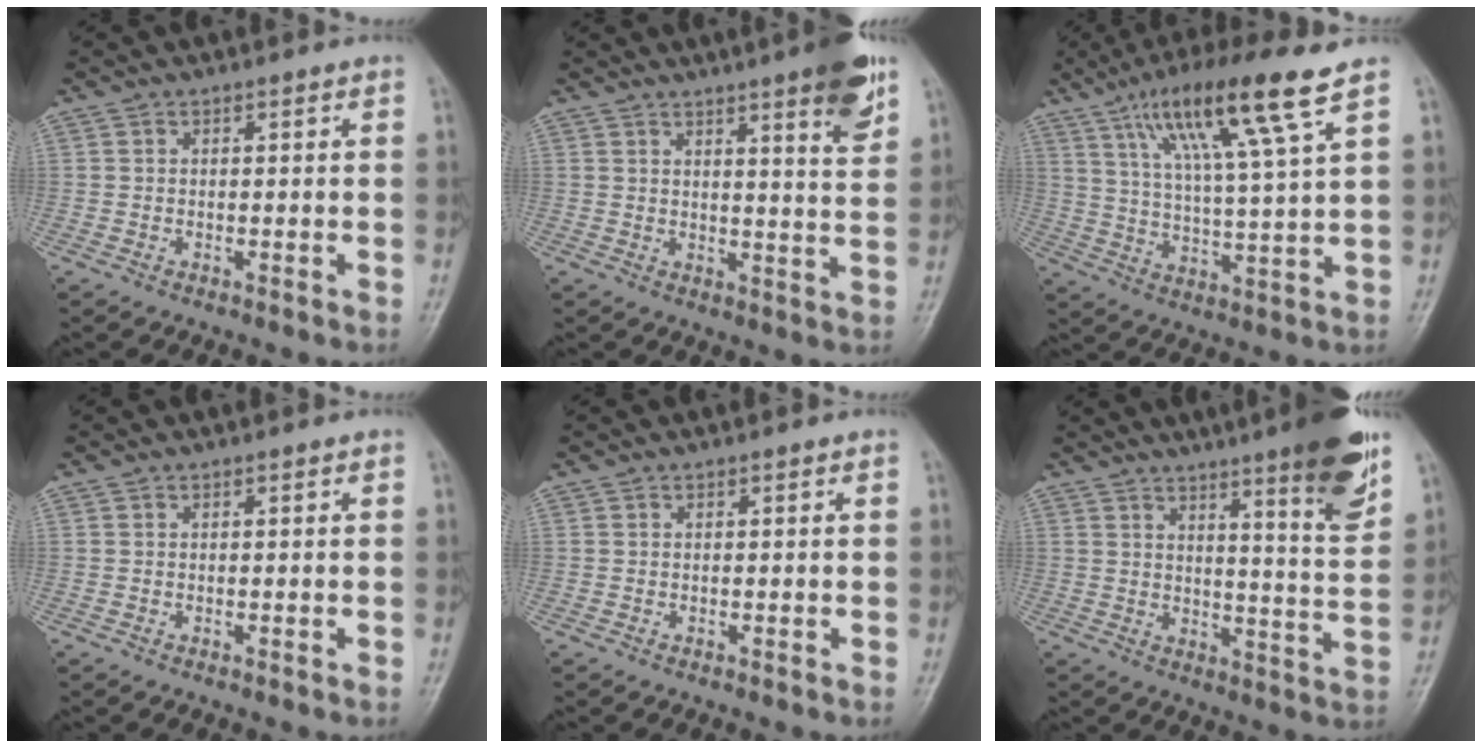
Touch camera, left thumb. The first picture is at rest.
{"total": 9.5, "force": [5.7, 1.1, 7.5], "torque": [-0.090, -0.031, 0.073]}
{"total": 15.7, "force": [8.6, 1.1, 13.1], "torque": [-0.236, -0.021, 0.153]}
{"total": 0.0}
{"total": 0.0}
{"total": 14.5, "force": [8.7, 1.7, 11.4], "torque": [-0.141, -0.052, 0.124]}